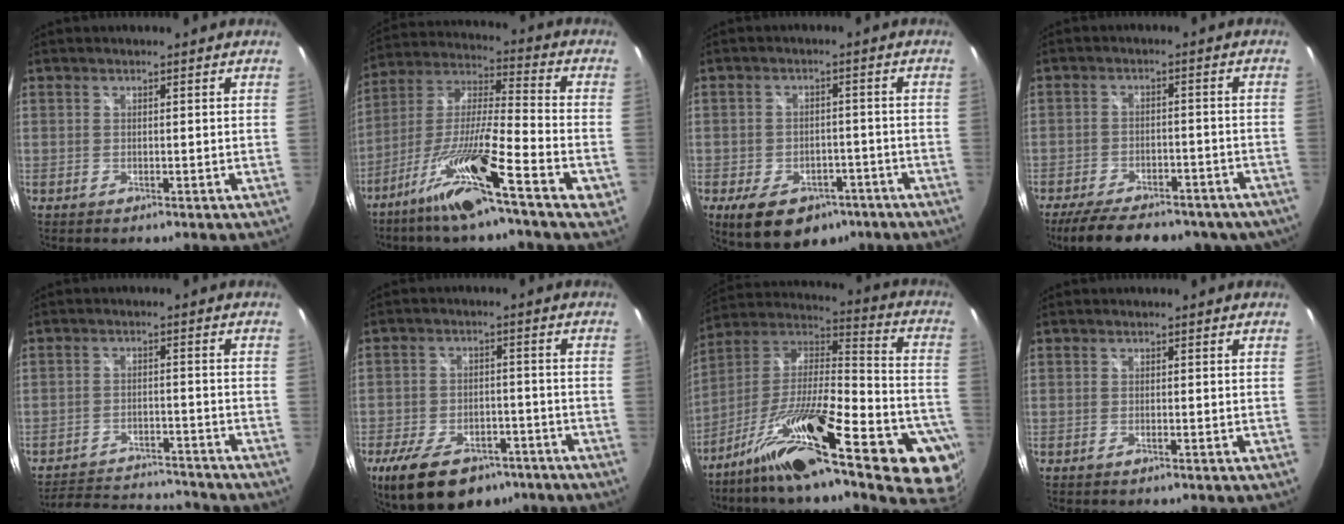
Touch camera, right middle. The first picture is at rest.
{"total": 15.9, "force": [-9.2, 0.6, 12.9], "torque": [-0.238, -0.024, -0.172]}
{"total": 12.2, "force": [-7.5, 7.4, 6.2], "torque": [-0.136, -0.005, -0.100]}
{"total": 19.8, "force": [-15.9, 7.2, 9.4], "torque": [-0.183, -0.016, -0.205]}
{"total": 13.2, "force": [-12.3, 2.7, 4.0], "torque": [-0.099, 0.006, -0.176]}
{"total": 15.9, "force": [-10.6, 8.1, 8.7], "torque": [-0.193, -0.015, -0.165]}
{"total": 31.0, "force": [-18.7, 7.2, 23.6], "torque": [-0.323, -0.019, -0.297]}
{"total": 0.9, "force": [-0.6, -0.1, 0.7], "torque": [-0.010, 0.001, -0.011]}